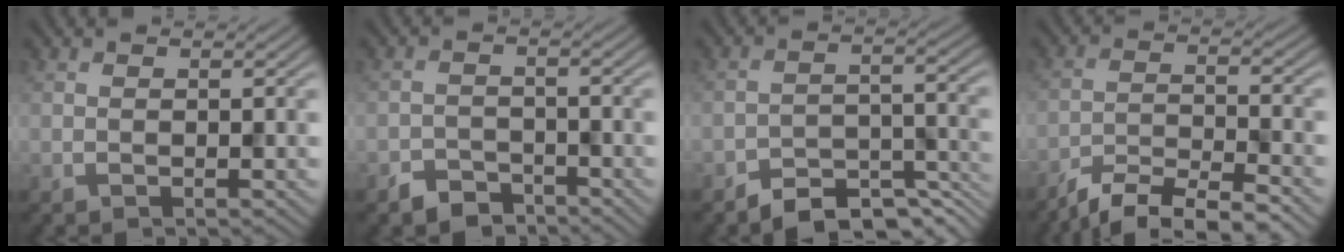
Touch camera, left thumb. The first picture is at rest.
{"total": 3.4, "force": [-2.7, 1.7, 1.0], "torque": [-0.016, 0.001, -0.058]}
{"total": 6.4, "force": [-5.4, 2.2, 2.7], "torque": [-0.035, -0.001, -0.095]}
{"total": 7.4, "force": [-6.2, 1.5, 3.6], "torque": [-0.068, -0.003, -0.118]}